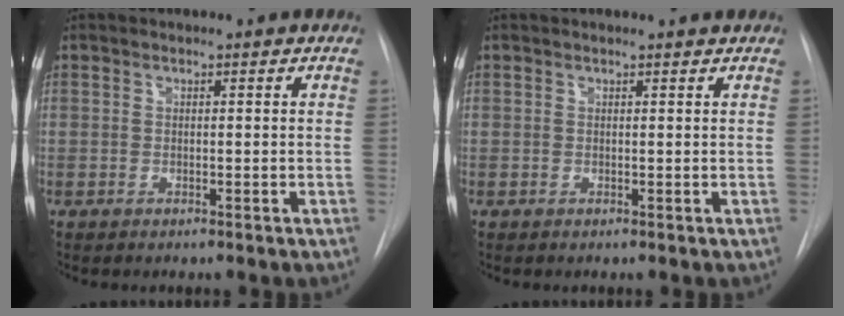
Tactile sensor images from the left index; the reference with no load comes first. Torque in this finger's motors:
{"motor_torque": [0.02, 0.10, -0.03, -0.01]}